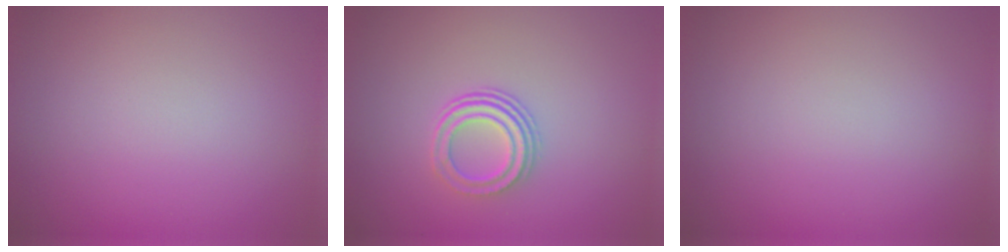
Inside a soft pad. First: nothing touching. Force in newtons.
{"total": 3.0, "press": 2.2, "slide": 2.0}
{"total": 0.0}